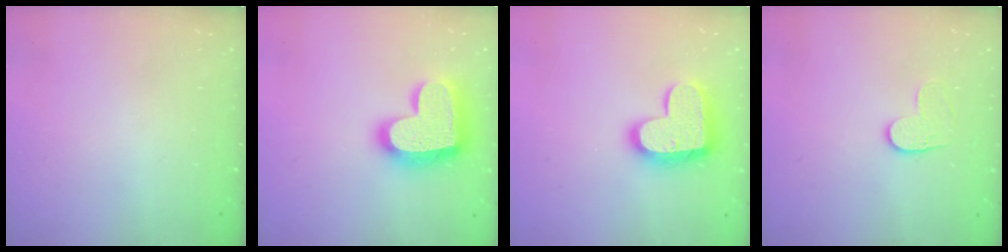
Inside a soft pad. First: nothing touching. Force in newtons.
{"total": 20.8, "press": 20.7, "slide": 1.5}
{"total": 16.9, "press": 16.8, "slide": 1.1}
{"total": 4.3, "press": 4.3, "slide": 0.5}